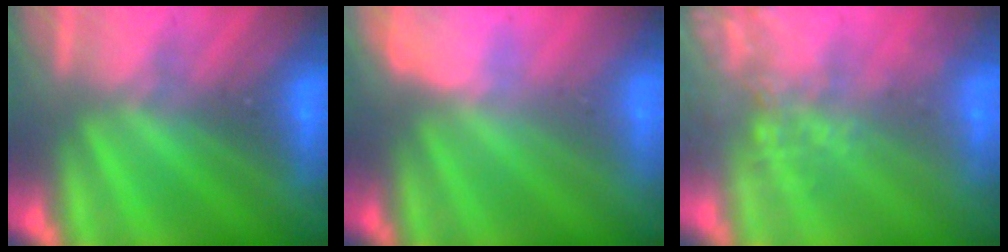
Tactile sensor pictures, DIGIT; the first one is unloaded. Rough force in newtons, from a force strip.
{"total": 2.8}
{"total": 5.7}